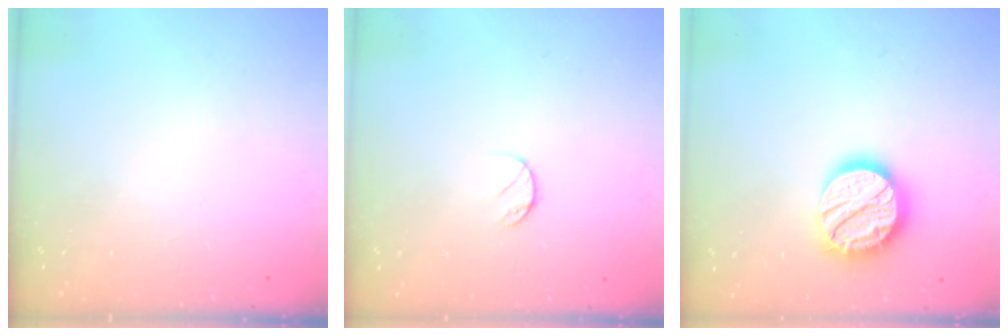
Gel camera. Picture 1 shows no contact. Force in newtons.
{"total": 4.3, "press": 4.3, "slide": 0.3}
{"total": 17.5, "press": 17.5, "slide": 1.2}